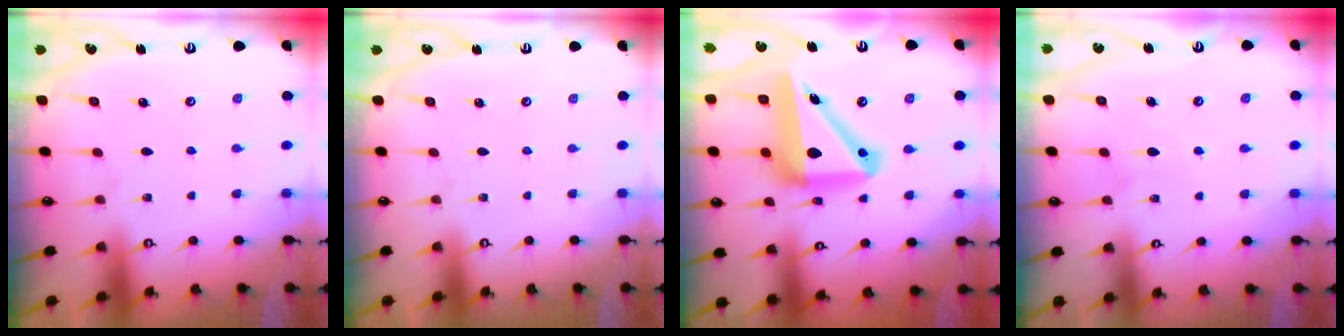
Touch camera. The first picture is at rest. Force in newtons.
{"total": 0.0}
{"total": 18.6, "press": 18.3, "slide": 2.8}
{"total": 5.2, "press": 5.2, "slide": 0.5}